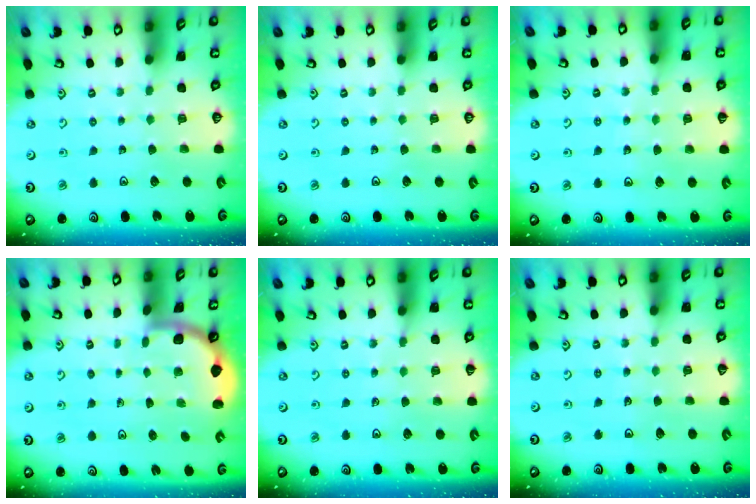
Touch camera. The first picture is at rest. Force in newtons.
{"total": 0.0}
{"total": 3.7, "press": 3.1, "slide": 2.1}
{"total": 2.2, "press": 2.2, "slide": 0.1}
{"total": 5.1, "press": 5.0, "slide": 0.8}
{"total": 2.4, "press": 2.4, "slide": 0.2}